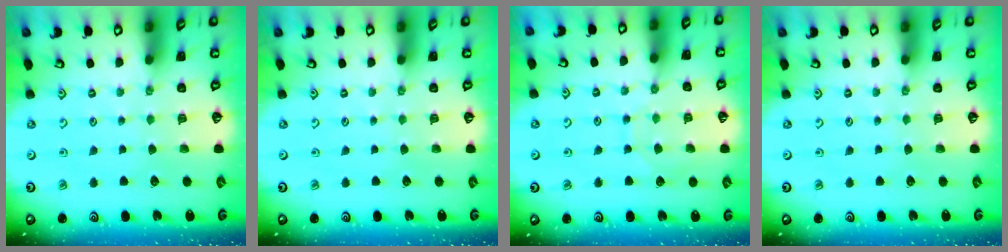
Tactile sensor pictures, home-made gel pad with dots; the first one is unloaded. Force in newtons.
{"total": 0.0}
{"total": 7.1, "press": 7.1, "slide": 0.5}
{"total": 0.0}